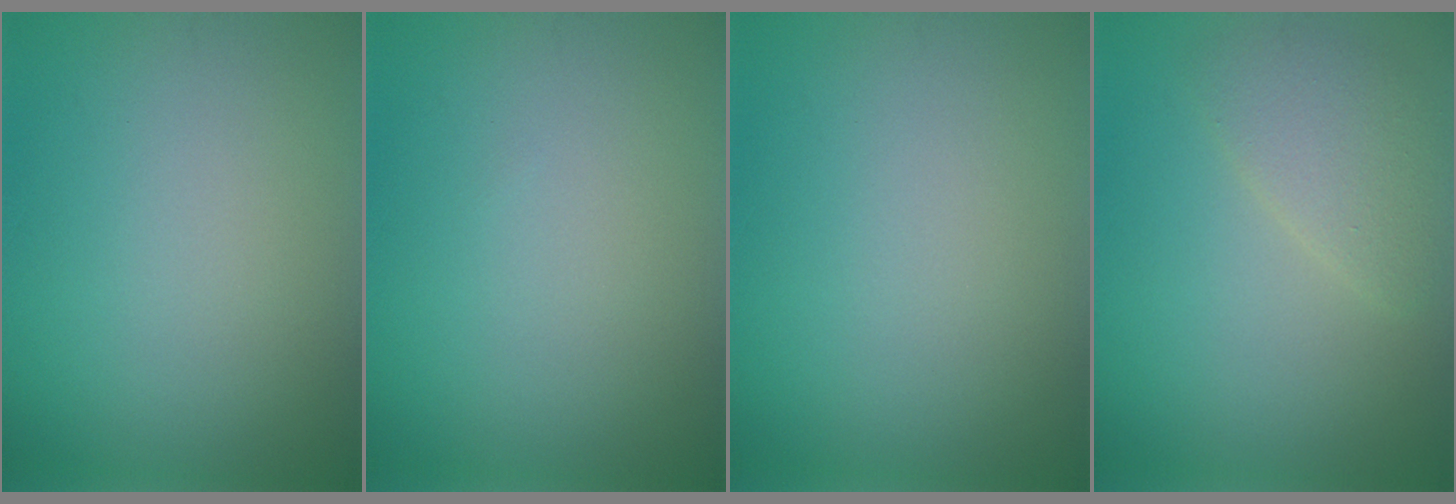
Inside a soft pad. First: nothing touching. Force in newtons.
{"total": 0.0}
{"total": 0.0}
{"total": 2.7, "press": 2.7, "slide": 0.2}